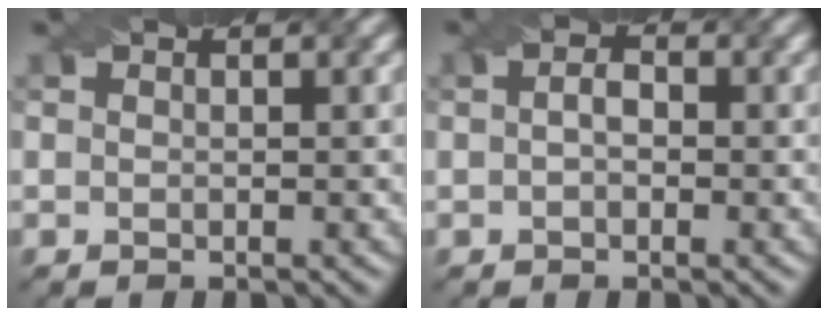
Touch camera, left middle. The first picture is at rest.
{"total": 1.4, "force": [-0.4, 1.1, 0.7], "torque": [0.004, 0.002, -0.008]}